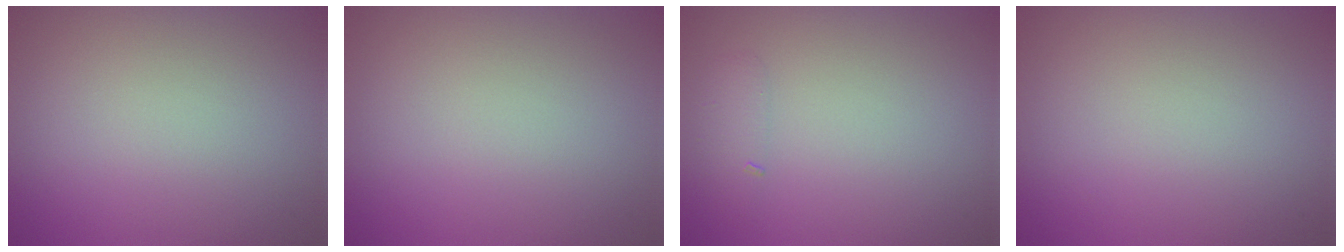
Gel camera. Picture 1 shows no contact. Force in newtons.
{"total": 0.0}
{"total": 1.0, "press": 1.0, "slide": 0.0}
{"total": 0.0}